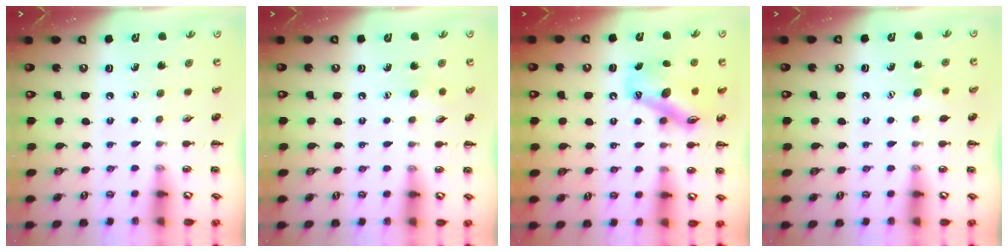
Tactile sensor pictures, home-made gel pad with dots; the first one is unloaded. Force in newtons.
{"total": 5.9, "press": 5.7, "slide": 1.5}
{"total": 13.4, "press": 12.9, "slide": 3.6}
{"total": 7.0, "press": 6.8, "slide": 1.8}